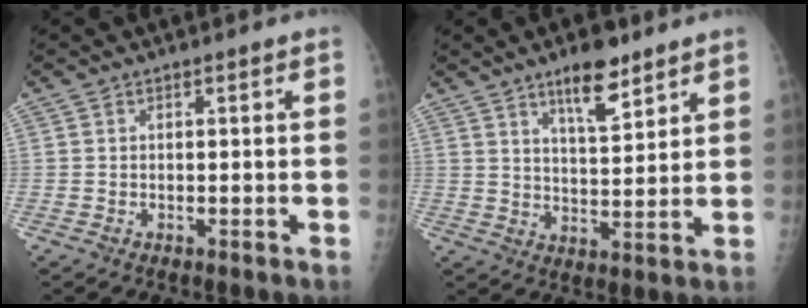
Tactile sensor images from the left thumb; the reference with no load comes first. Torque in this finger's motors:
{"motor_torque": [0.80, -0.45, 0.64, -0.69, 0.11]}